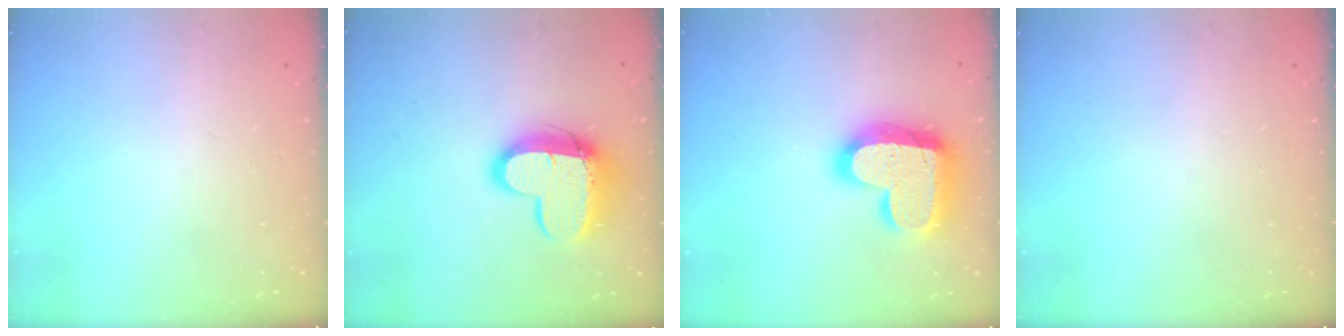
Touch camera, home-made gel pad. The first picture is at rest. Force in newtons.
{"total": 13.7, "press": 13.6, "slide": 1.3}
{"total": 22.1, "press": 22.0, "slide": 1.5}
{"total": 0.0}